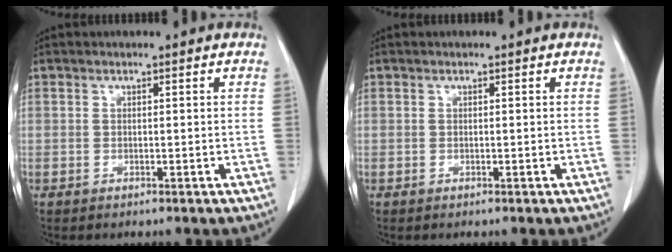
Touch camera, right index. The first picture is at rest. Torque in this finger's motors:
{"motor_torque": [0.00, 0.00, 0.01, 0.00]}